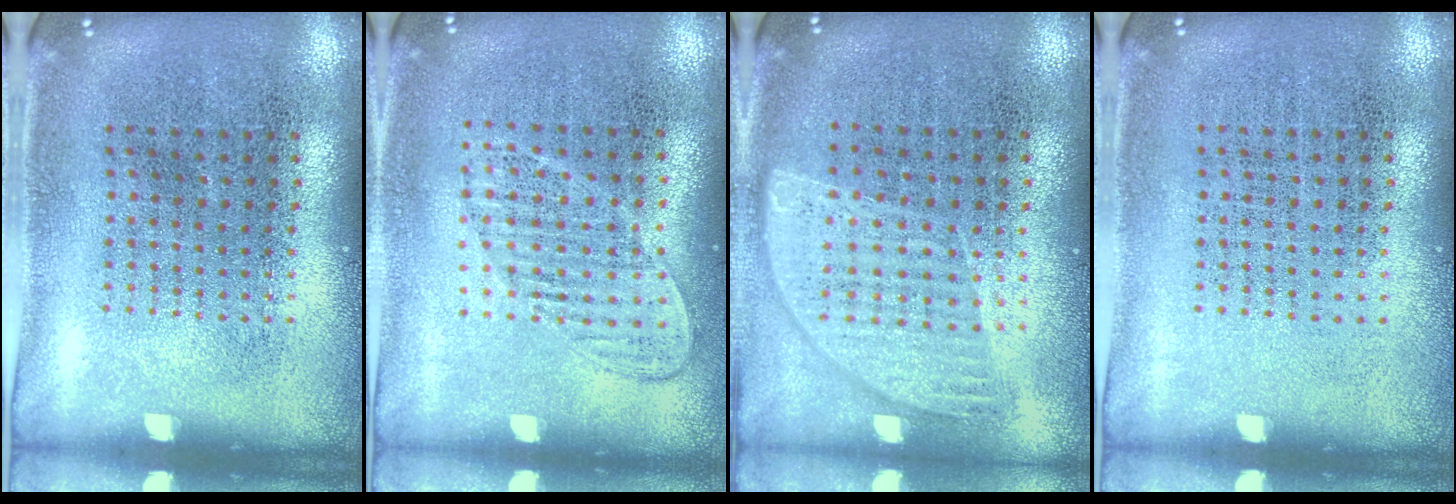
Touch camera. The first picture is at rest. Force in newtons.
{"total": 1.2, "press": 1.1, "slide": 0.5}
{"total": 0.9, "press": 0.8, "slide": 0.2}
{"total": 0.0}